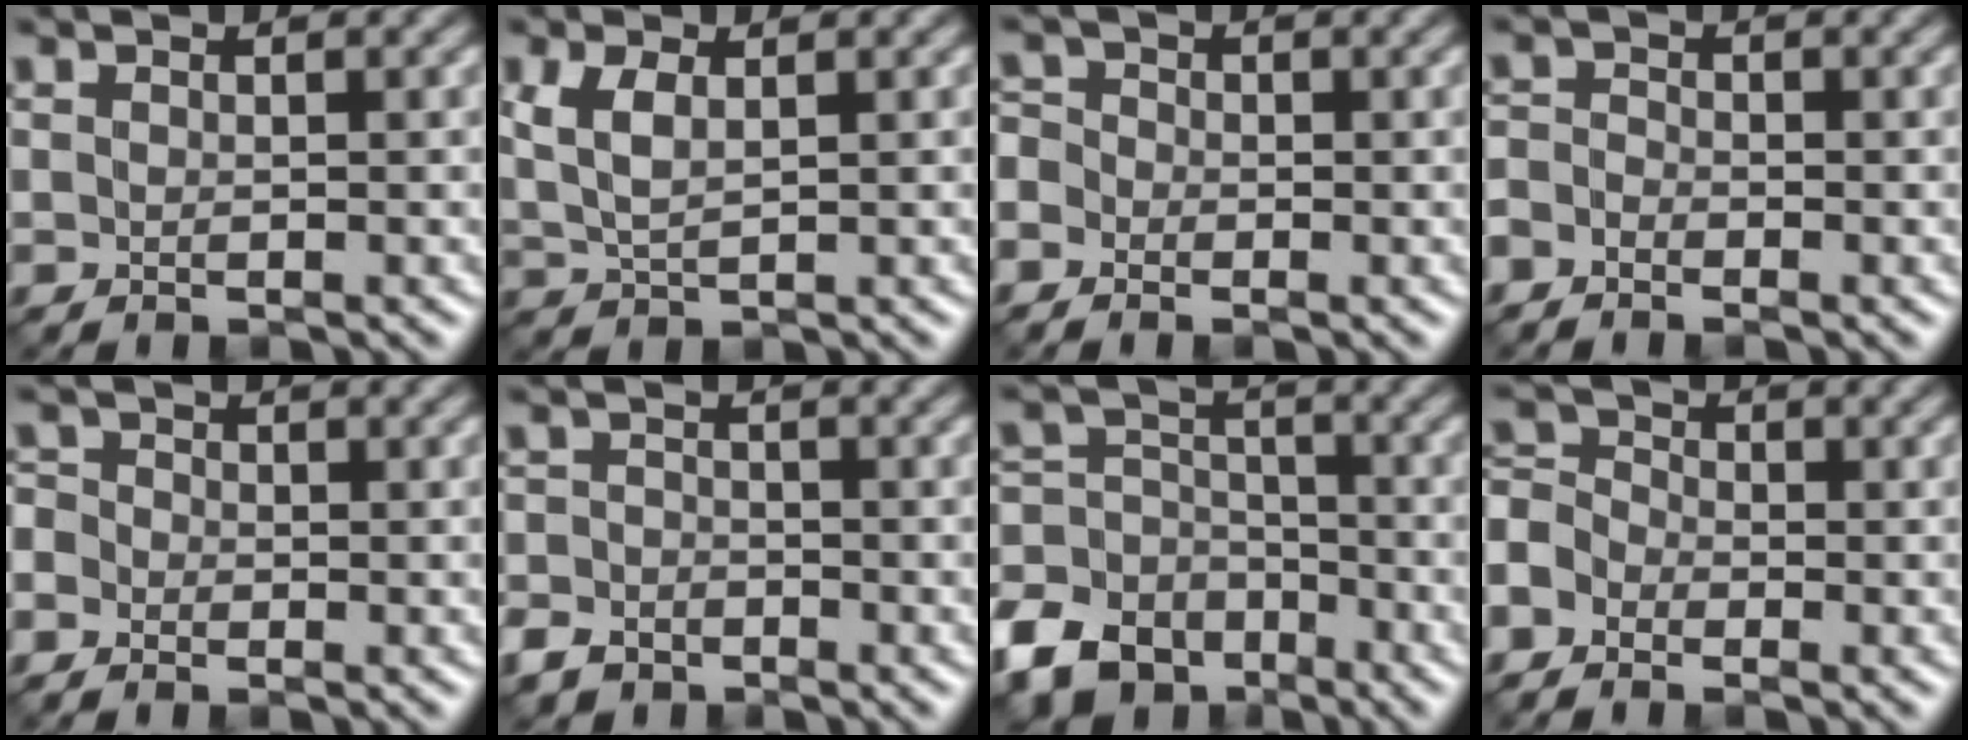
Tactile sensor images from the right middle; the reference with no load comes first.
{"total": 2.8, "force": [1.1, 1.1, 2.3], "torque": [-0.058, 0.005, 0.026]}
{"total": 2.3, "force": [-1.1, 1.9, 0.7], "torque": [-0.008, 0.011, -0.033]}
{"total": 1.8, "force": [-1.4, 1.0, 0.6], "torque": [-0.015, 0.004, -0.037]}
{"total": 2.0, "force": [-1.0, 1.7, 0.5], "torque": [-0.003, 0.010, -0.027]}
{"total": 3.0, "force": [-2.1, 2.0, 0.8], "torque": [-0.020, 0.004, -0.046]}
{"total": 9.9, "force": [-6.0, 6.9, 4.0], "torque": [-0.083, -0.012, -0.117]}
{"total": 4.1, "force": [-2.2, 2.9, 2.0], "torque": [-0.054, 0.010, -0.058]}